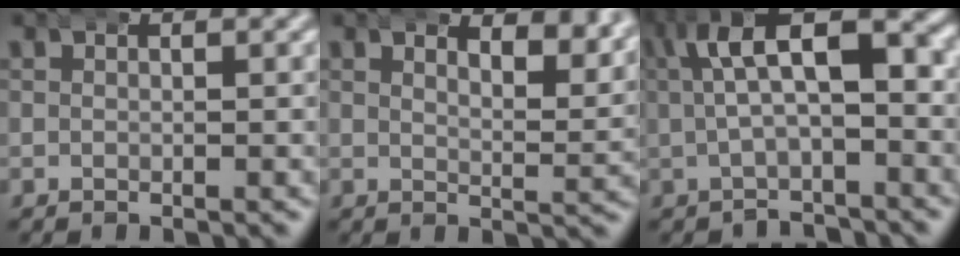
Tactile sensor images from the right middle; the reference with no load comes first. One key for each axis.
{"total": 4.4, "fx": 3.1, "fy": 1.2, "fz": 2.9, "tx": -0.040, "ty": -0.008, "tz": 0.048}
{"total": 8.6, "fx": 0.1, "fy": 4.9, "fz": 7.0, "tx": -0.103, "ty": 0.007, "tz": -0.006}